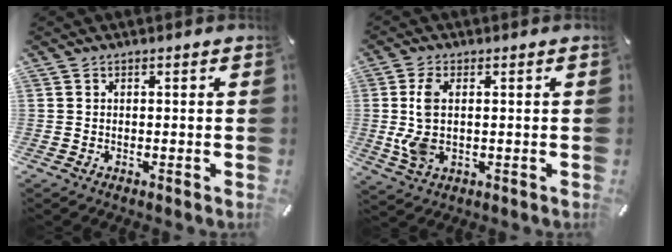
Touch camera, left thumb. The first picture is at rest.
{"total": 7.6, "force": [0.2, 4.1, 6.4], "torque": [-0.151, 0.001, 0.000]}